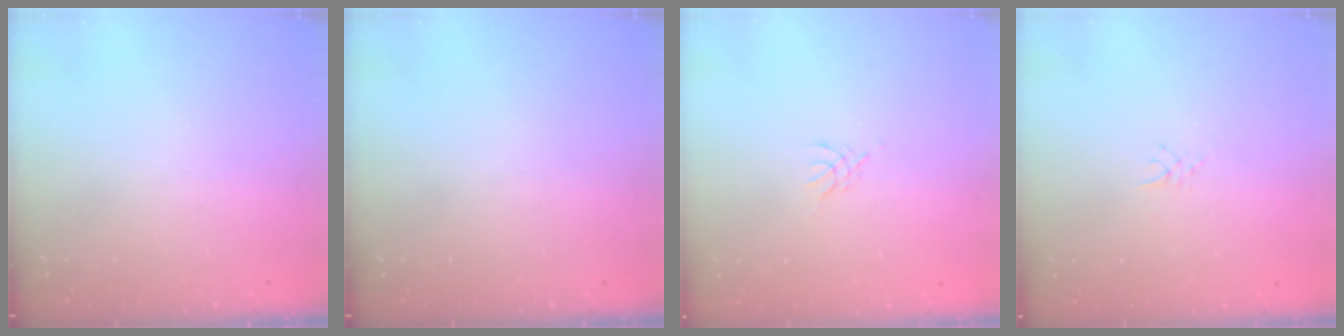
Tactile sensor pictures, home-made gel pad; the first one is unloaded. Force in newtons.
{"total": 0.0}
{"total": 2.8, "press": 2.7, "slide": 0.6}
{"total": 2.4, "press": 2.4, "slide": 0.4}